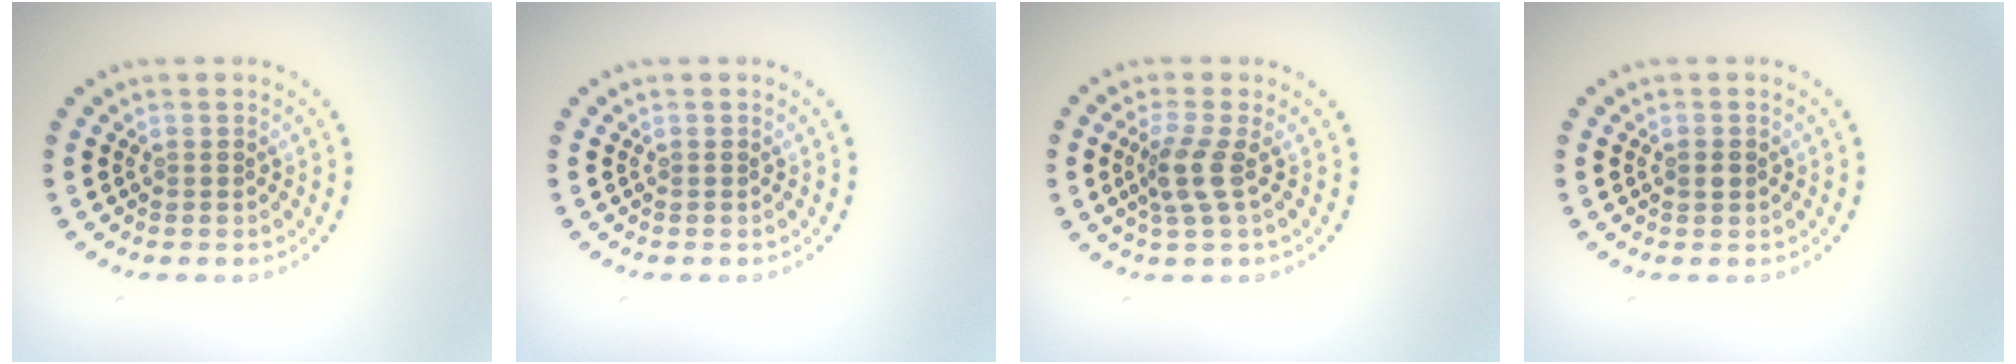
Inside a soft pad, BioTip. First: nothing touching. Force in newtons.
{"total": 0.0}
{"total": 2.6, "press": 2.0, "slide": 1.7}
{"total": 1.1, "press": 1.1, "slide": 0.1}